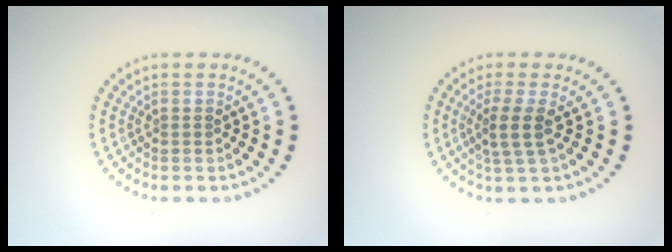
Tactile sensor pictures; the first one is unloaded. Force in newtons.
{"total": 2.4, "press": 2.0, "slide": 1.4}